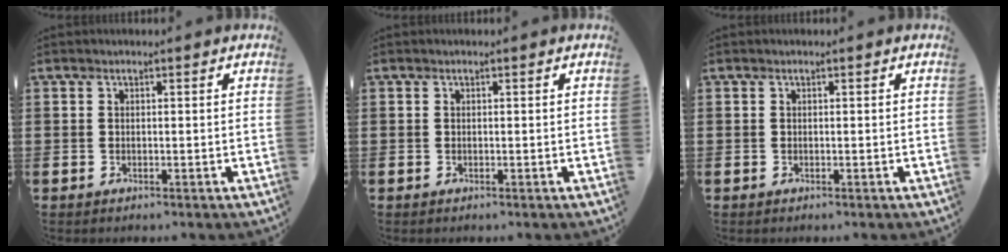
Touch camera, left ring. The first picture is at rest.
{"total": 0.0}
{"total": 0.0}